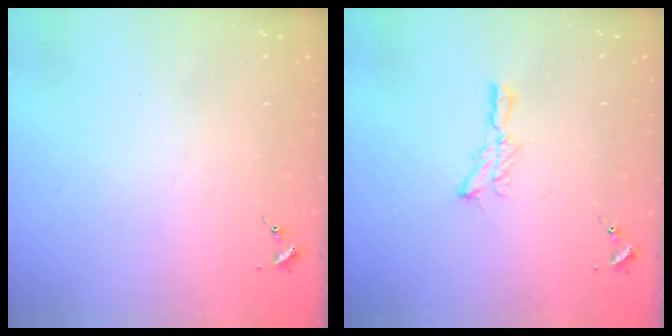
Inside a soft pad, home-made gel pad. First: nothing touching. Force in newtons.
{"total": 6.6, "press": 6.6, "slide": 0.2}